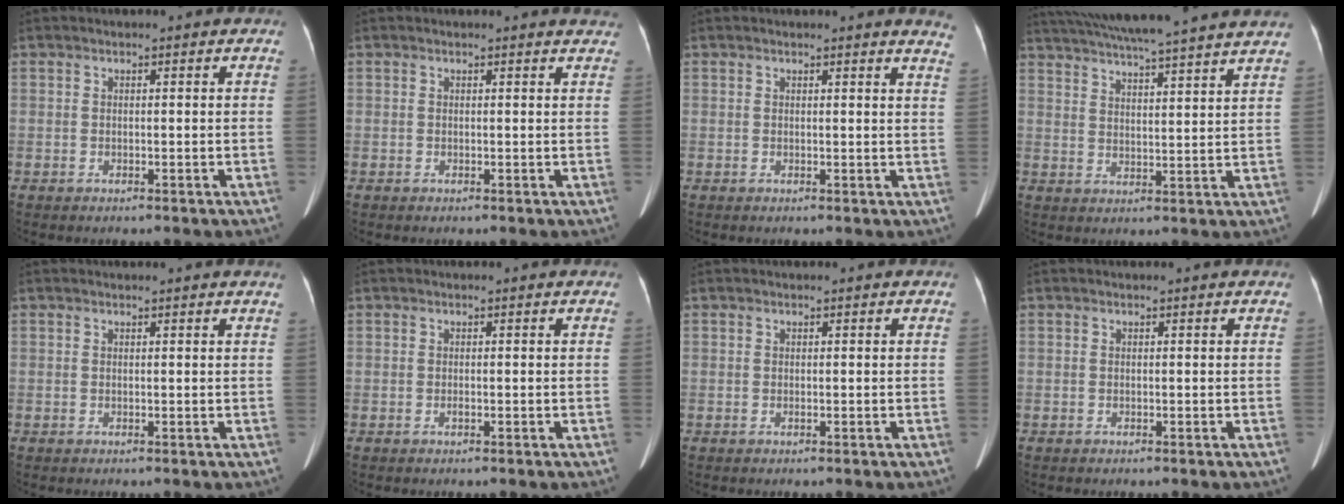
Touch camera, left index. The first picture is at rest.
{"total": 4.3, "force": [4.0, 1.4, 0.7], "torque": [-0.001, 0.006, 0.021]}
{"total": 5.6, "force": [5.5, 0.1, 1.3], "torque": [-0.004, -0.024, 0.028]}
{"total": 22.7, "force": [20.3, 0.0, 10.1], "torque": [-0.176, 0.011, 0.274]}
{"total": 1.5, "force": [1.5, -0.2, 0.5], "torque": [-0.017, 0.005, 0.015]}
{"total": 0.0}
{"total": 0.0}
{"total": 0.0}